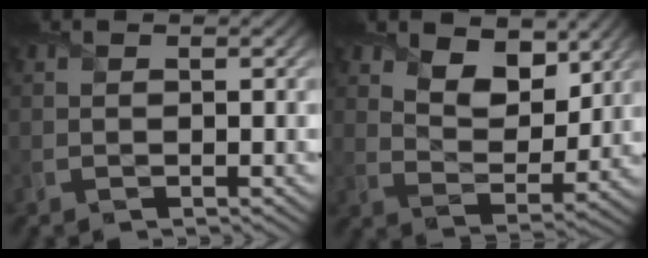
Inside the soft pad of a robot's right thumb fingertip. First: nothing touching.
{"total": 7.6, "force": [4.8, 4.0, 4.4], "torque": [-0.086, -0.012, 0.076]}